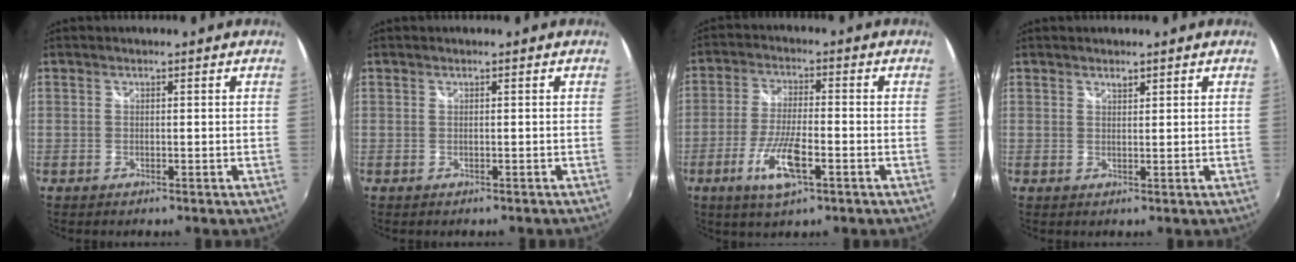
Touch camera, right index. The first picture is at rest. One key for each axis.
{"total": 0.0}
{"total": 9.2, "fx": -4.1, "fy": 2.2, "fz": 7.9, "tx": -0.166, "ty": -0.011, "tz": -0.077}
{"total": 1.0, "fx": 0.9, "fy": 0.4, "fz": 0.4, "tx": -0.005, "ty": 0.000, "tz": 0.015}